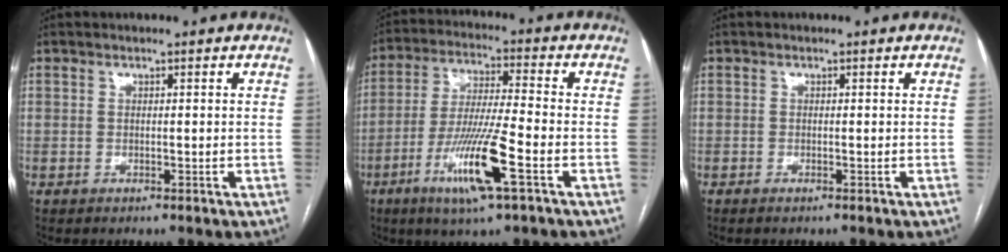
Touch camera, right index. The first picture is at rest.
{"total": 12.5, "force": [-5.3, 0.2, 11.3], "torque": [-0.224, -0.019, -0.099]}
{"total": 0.5, "force": [-0.4, -0.1, 0.3], "torque": [-0.007, -0.001, -0.009]}